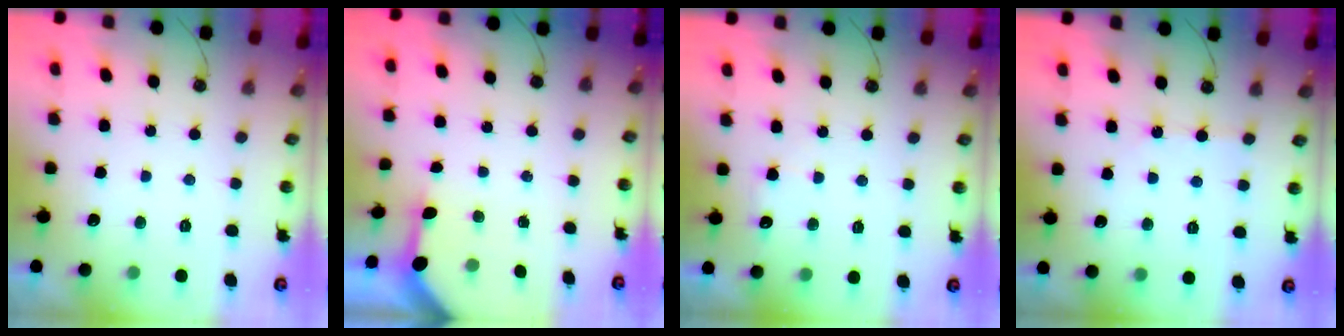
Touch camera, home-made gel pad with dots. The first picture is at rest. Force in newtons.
{"total": 3.4, "press": 3.4, "slide": 0.3}
{"total": 3.9, "press": 3.9, "slide": 0.5}
{"total": 2.8, "press": 2.8, "slide": 0.4}